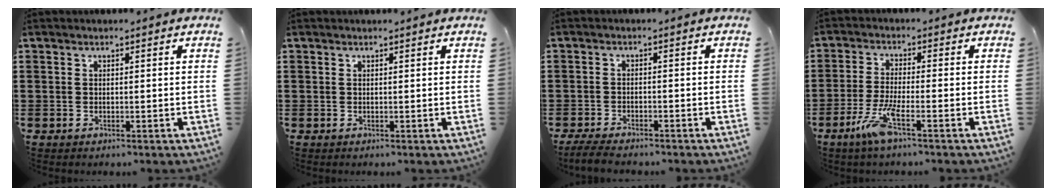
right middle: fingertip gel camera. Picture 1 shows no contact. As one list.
[{"total": 0.0}, {"total": 3.0, "force": [-2.9, 0.4, 0.9], "torque": [-0.030, -0.004, -0.063]}, {"total": 6.3, "force": [-3.3, 0.7, 5.3], "torque": [-0.120, -0.015, -0.064]}]